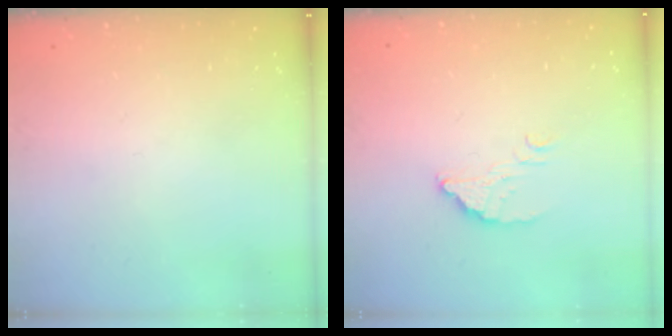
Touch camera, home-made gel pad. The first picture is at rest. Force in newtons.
{"total": 3.3, "press": 3.3, "slide": 0.1}